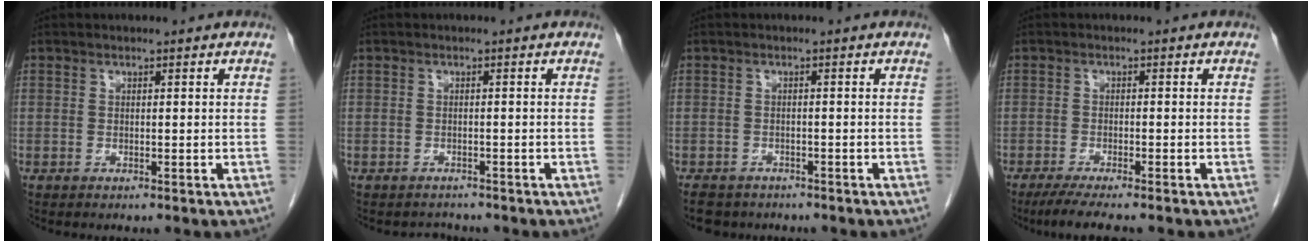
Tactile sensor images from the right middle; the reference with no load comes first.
{"total": 1.5, "force": [-1.3, 0.7, -0.4], "torque": [0.002, -0.003, -0.021]}
{"total": 5.1, "force": [-4.2, 2.7, 1.1], "torque": [-0.016, -0.001, -0.057]}
{"total": 5.3, "force": [-4.2, 0.1, 3.2], "torque": [-0.050, -0.013, -0.068]}